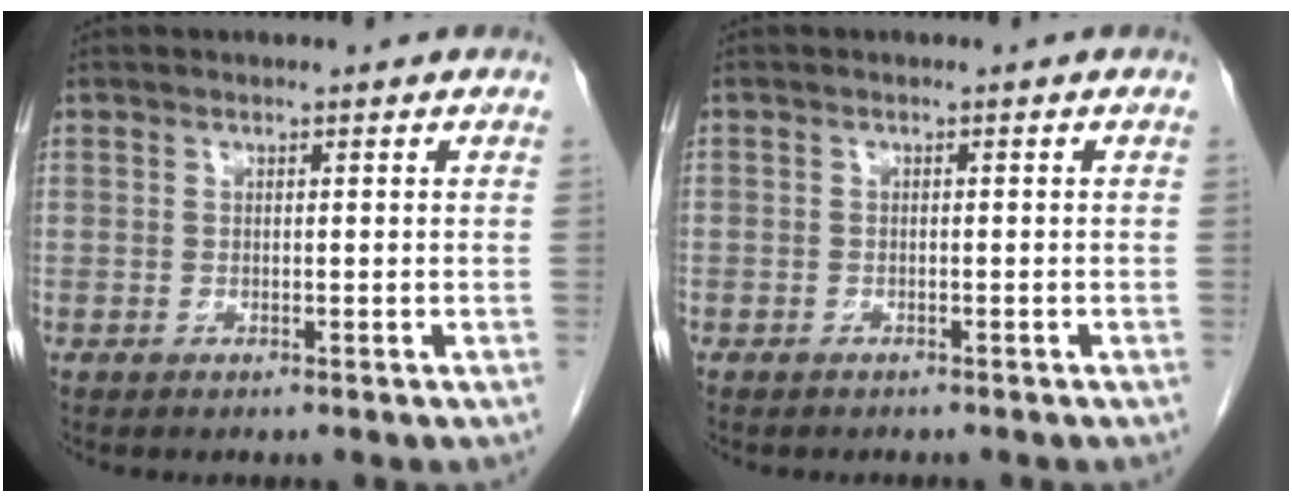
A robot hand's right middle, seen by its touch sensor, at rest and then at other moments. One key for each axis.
{"total": 1.6, "fx": -1.3, "fy": 0.8, "fz": 0.1, "tx": -0.003, "ty": 0.003, "tz": -0.016}